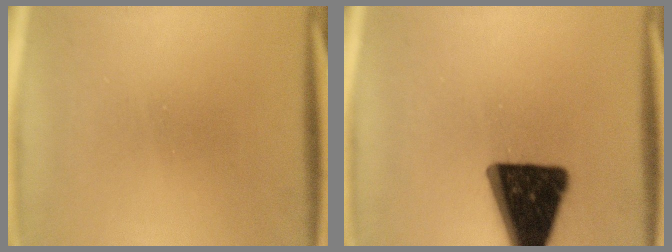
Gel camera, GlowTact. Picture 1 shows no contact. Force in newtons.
{"total": 18.0}